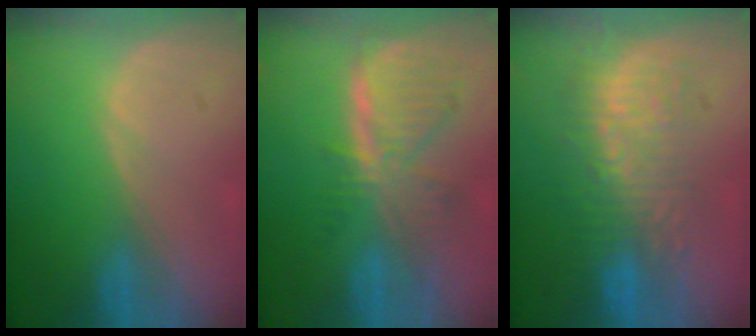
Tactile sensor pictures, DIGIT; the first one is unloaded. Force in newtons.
{"total": 8.0, "press": 7.1, "slide": 3.7}
{"total": 8.9, "press": 8.7, "slide": 2.0}